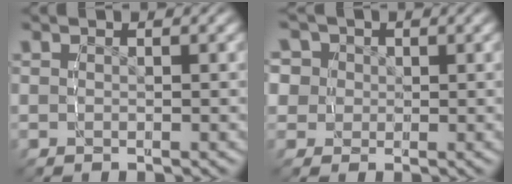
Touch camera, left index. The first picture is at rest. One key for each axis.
{"total": 7.8, "fx": 1.7, "fy": 6.9, "fz": 3.2, "tx": -0.082, "ty": -0.009, "tz": 0.025}